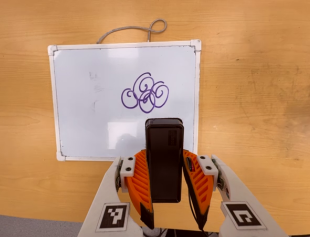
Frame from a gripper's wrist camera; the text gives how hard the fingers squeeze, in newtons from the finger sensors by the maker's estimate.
{"total": 4.4, "left": 3.3, "right": 5.4}